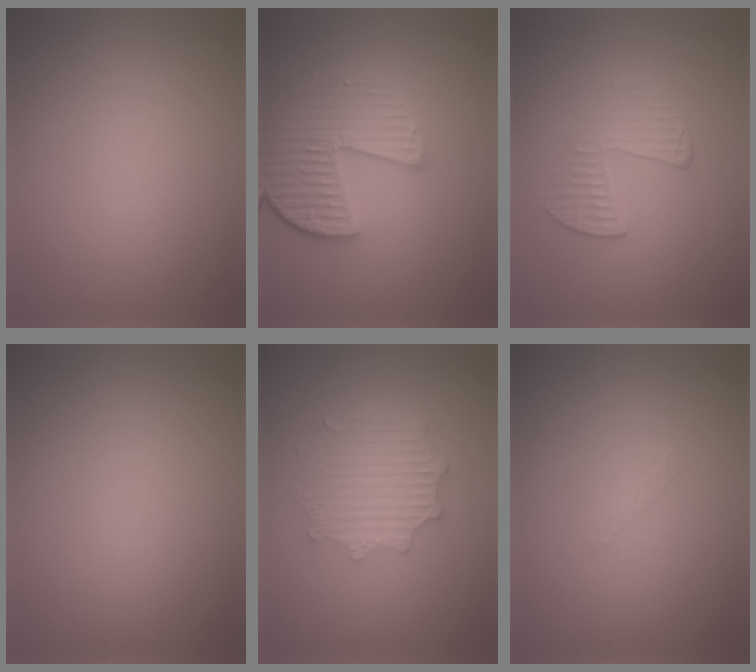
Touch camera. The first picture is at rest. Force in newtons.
{"total": 5.5, "press": 4.1, "slide": 3.6}
{"total": 2.1, "press": 1.0, "slide": 1.8}
{"total": 0.0}
{"total": 4.0, "press": 3.2, "slide": 2.4}
{"total": 0.6, "press": 0.6, "slide": 0.1}